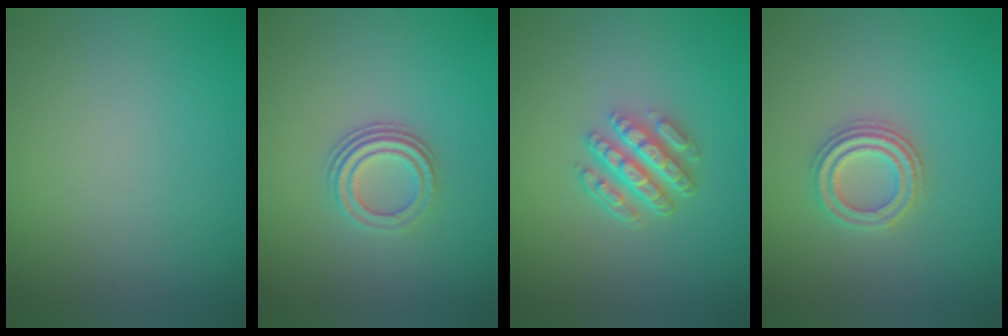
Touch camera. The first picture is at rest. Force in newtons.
{"total": 3.0, "press": 2.2, "slide": 2.0}
{"total": 4.8, "press": 3.6, "slide": 3.2}
{"total": 2.9, "press": 2.7, "slide": 1.2}